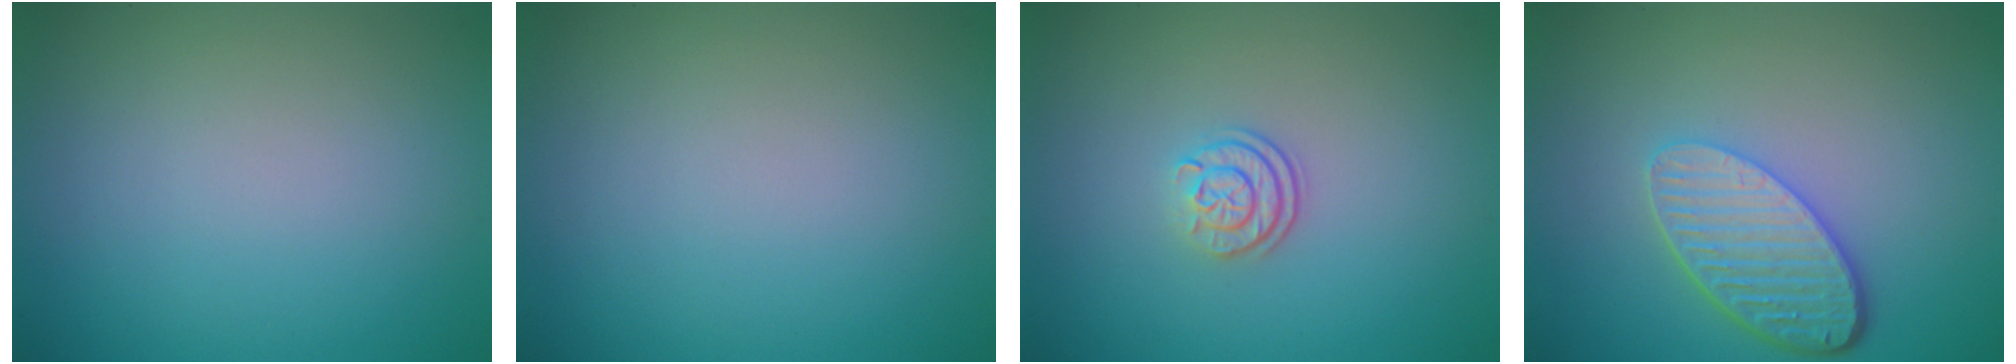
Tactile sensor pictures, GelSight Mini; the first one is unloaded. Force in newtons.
{"total": 0.0}
{"total": 2.4, "press": 1.8, "slide": 1.5}
{"total": 5.0, "press": 3.9, "slide": 3.2}